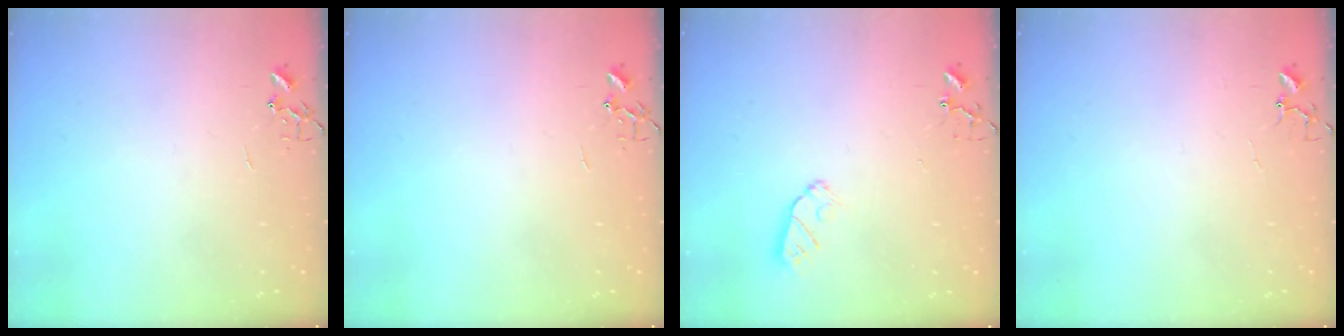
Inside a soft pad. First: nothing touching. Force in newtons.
{"total": 0.0}
{"total": 5.5, "press": 5.4, "slide": 0.8}
{"total": 4.0, "press": 4.0, "slide": 0.3}